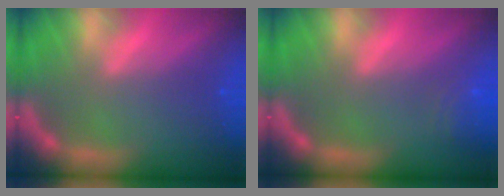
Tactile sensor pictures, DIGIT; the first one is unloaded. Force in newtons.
{"total": 3.0}